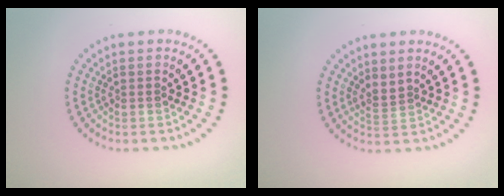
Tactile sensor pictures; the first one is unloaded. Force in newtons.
{"total": 1.1, "press": 0.5, "slide": 0.9}